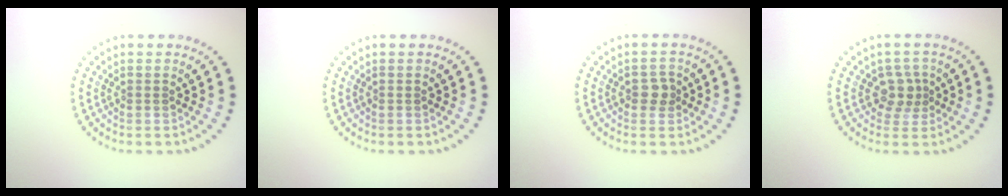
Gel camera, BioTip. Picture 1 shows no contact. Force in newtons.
{"total": 0.0}
{"total": 1.6, "press": 1.6, "slide": 0.2}
{"total": 2.2, "press": 1.8, "slide": 1.3}